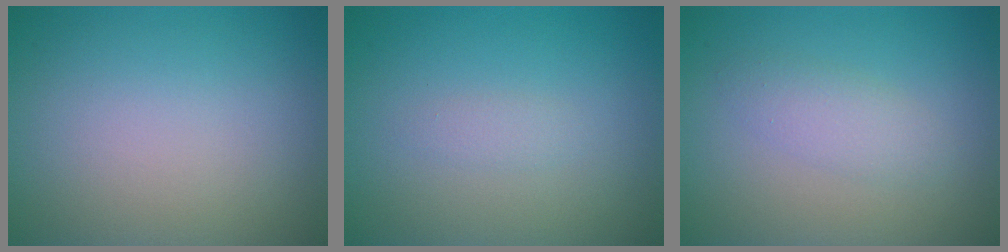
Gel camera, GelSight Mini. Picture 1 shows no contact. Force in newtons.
{"total": 0.9, "press": 0.9, "slide": 0.0}
{"total": 2.1, "press": 2.1, "slide": 0.1}